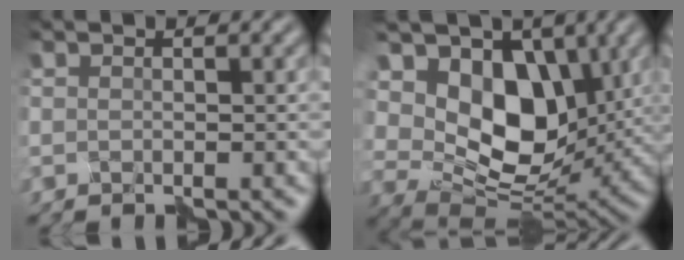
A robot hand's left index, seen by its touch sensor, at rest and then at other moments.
{"total": 9.4, "force": [3.4, 6.5, 5.9], "torque": [-0.099, -0.013, 0.058]}